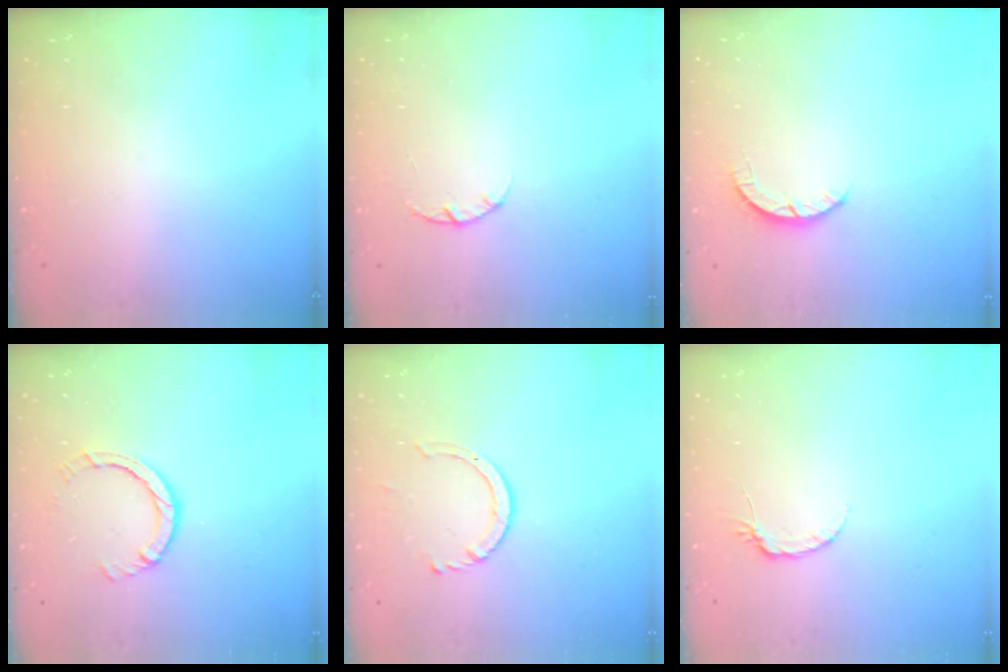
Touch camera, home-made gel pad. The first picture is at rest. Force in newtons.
{"total": 2.0, "press": 1.9, "slide": 0.4}
{"total": 2.5, "press": 2.4, "slide": 0.4}
{"total": 4.2, "press": 4.2, "slide": 0.4}
{"total": 4.6, "press": 4.5, "slide": 0.5}
{"total": 5.3, "press": 5.2, "slide": 0.6}